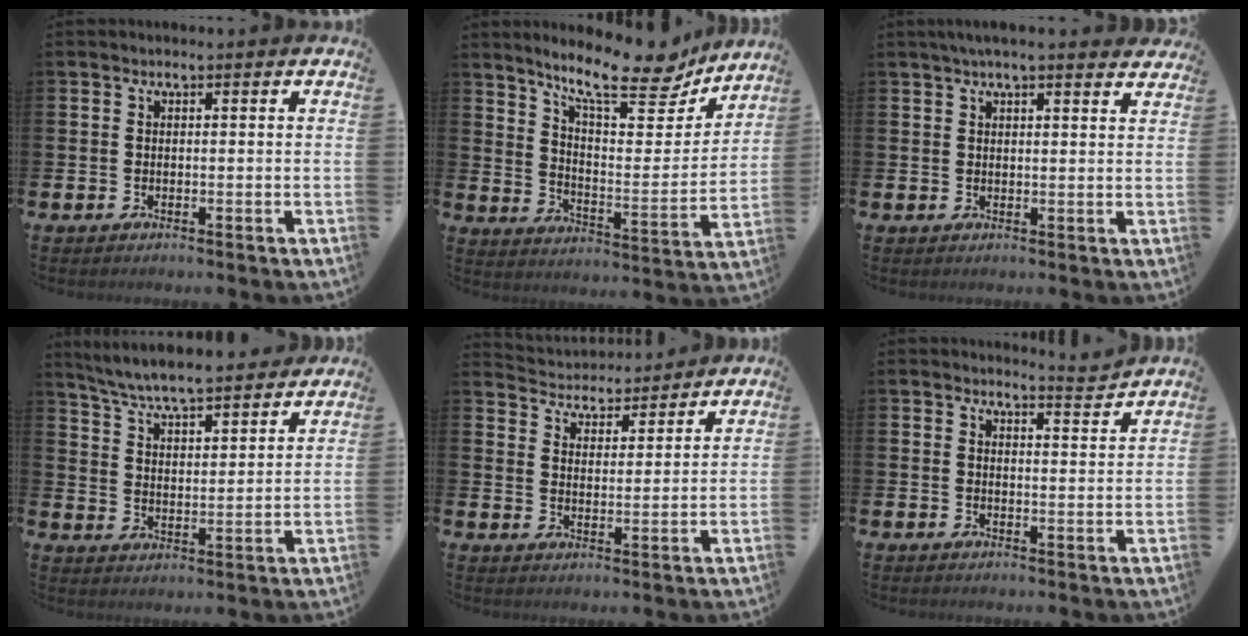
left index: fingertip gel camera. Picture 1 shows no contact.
{"total": 12.7, "force": [10.8, 3.0, 6.0], "torque": [-0.112, -0.070, 0.183]}
{"total": 3.4, "force": [3.0, 0.3, 1.5], "torque": [-0.034, -0.005, 0.055]}
{"total": 6.6, "force": [6.4, 0.4, 1.6], "torque": [-0.062, -0.045, 0.112]}
{"total": 4.3, "force": [4.2, 1.1, -0.3], "torque": [-0.021, -0.032, 0.073]}
{"total": 3.7, "force": [3.7, -0.3, 0.1], "torque": [0.003, -0.028, 0.064]}